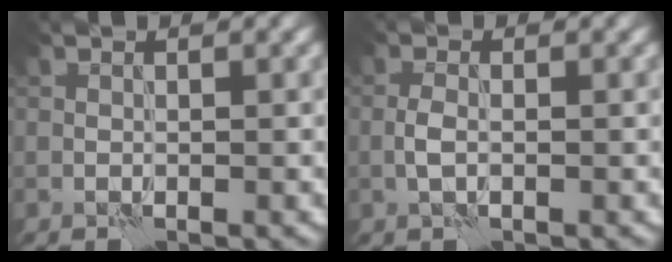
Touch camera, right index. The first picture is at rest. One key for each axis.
{"total": 1.3, "fx": -0.2, "fy": 0.6, "fz": 1.1, "tx": -0.025, "ty": 0.001, "tz": -0.010}